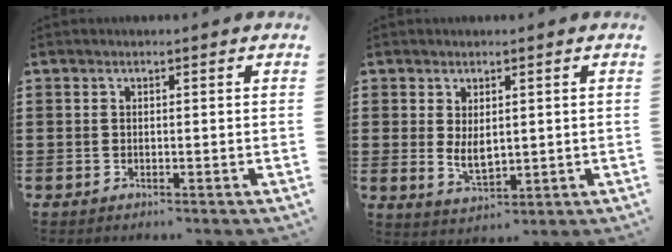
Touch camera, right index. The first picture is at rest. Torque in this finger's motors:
{"motor_torque": [1.11, 1.03, 0.11, 0.09]}